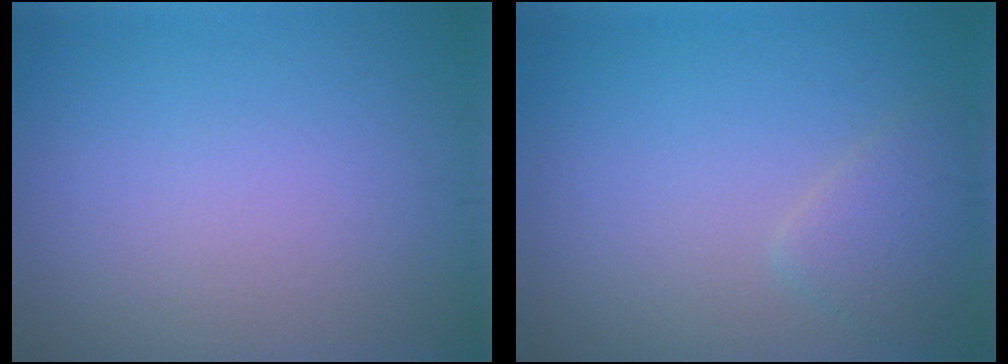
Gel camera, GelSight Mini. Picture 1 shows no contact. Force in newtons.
{"total": 2.2, "press": 2.2, "slide": 0.1}